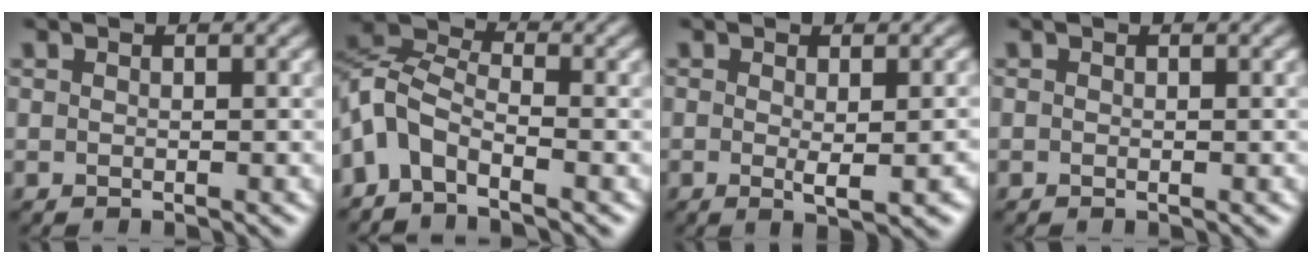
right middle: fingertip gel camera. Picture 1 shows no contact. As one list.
[{"total": 4.6, "force": [-3.0, 2.3, 2.6], "torque": [-0.057, 0.006, -0.071]}, {"total": 2.6, "force": [-0.4, 0.3, 2.6], "torque": [-0.040, -0.002, 0.001]}, {"total": 0.0}]